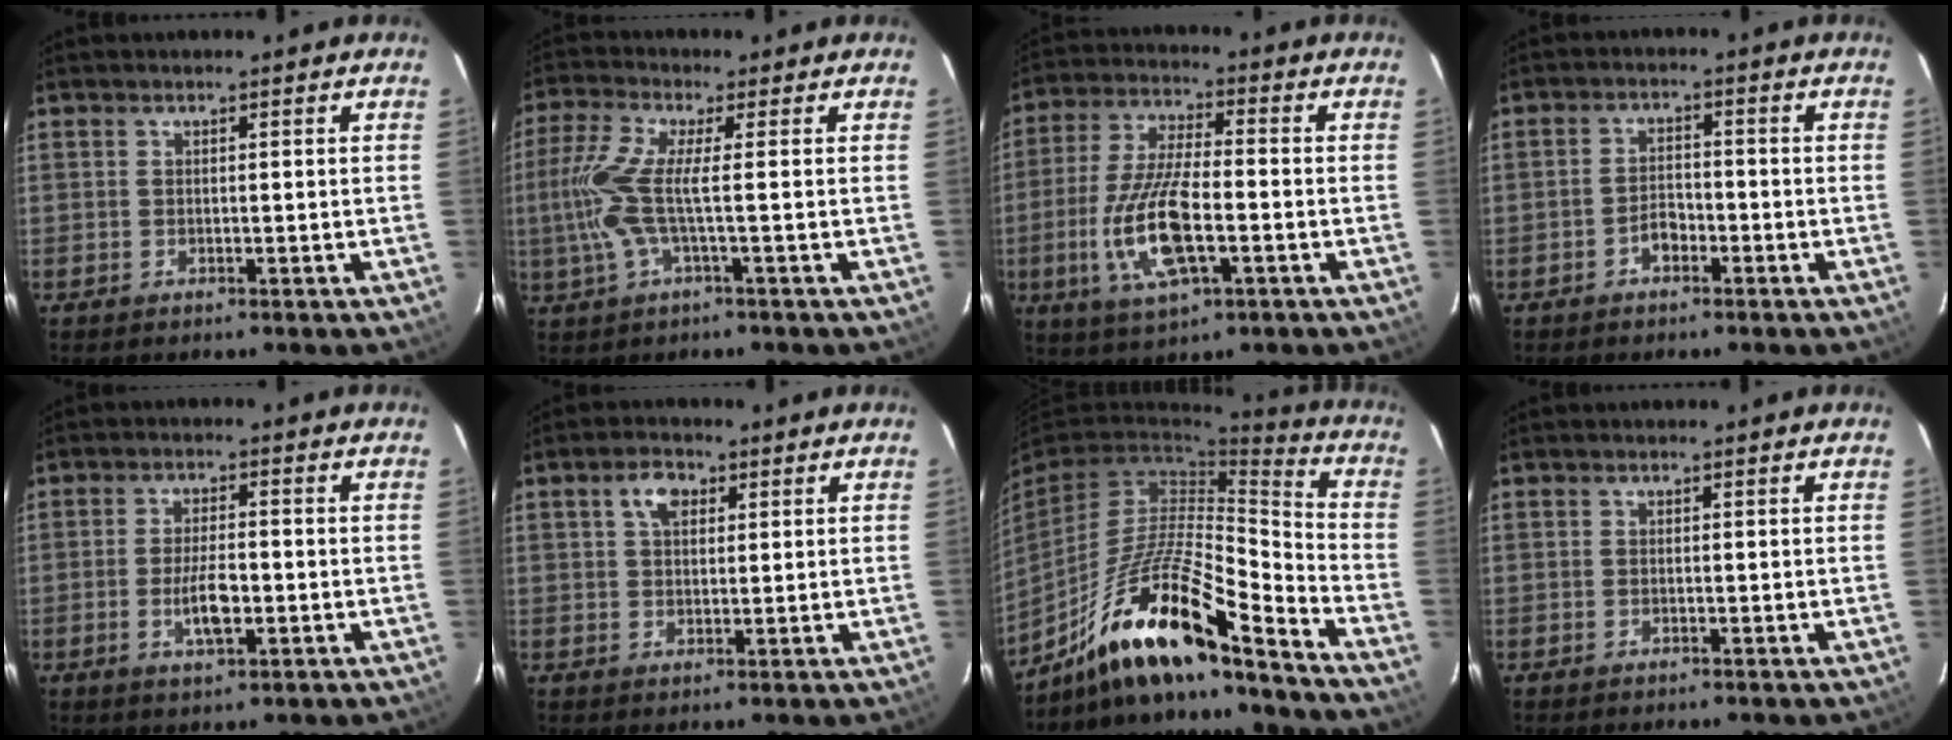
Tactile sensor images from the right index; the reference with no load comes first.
{"total": 7.9, "force": [-0.9, 0.2, 7.8], "torque": [-0.184, -0.002, -0.016]}
{"total": 14.3, "force": [-3.8, 4.9, 12.9], "torque": [-0.274, -0.008, -0.071]}
{"total": 3.1, "force": [-1.9, 1.7, 1.7], "torque": [-0.035, 0.008, -0.032]}
{"total": 5.9, "force": [-1.6, 2.1, 5.3], "torque": [-0.105, -0.003, -0.028]}
{"total": 4.3, "force": [1.7, 2.7, 2.8], "torque": [-0.048, 0.013, 0.030]}
{"total": 17.3, "force": [-13.2, 1.8, 11.0], "torque": [-0.212, -0.014, -0.248]}
{"total": 0.0}